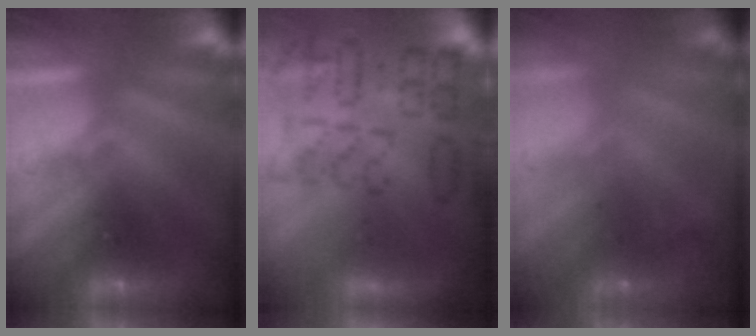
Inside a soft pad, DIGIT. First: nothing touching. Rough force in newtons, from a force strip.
{"total": 9.4}
{"total": 7.3}